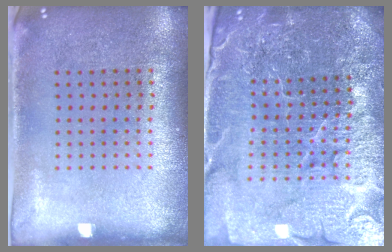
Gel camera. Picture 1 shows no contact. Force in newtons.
{"total": 5.7, "press": 5.2, "slide": 2.3}